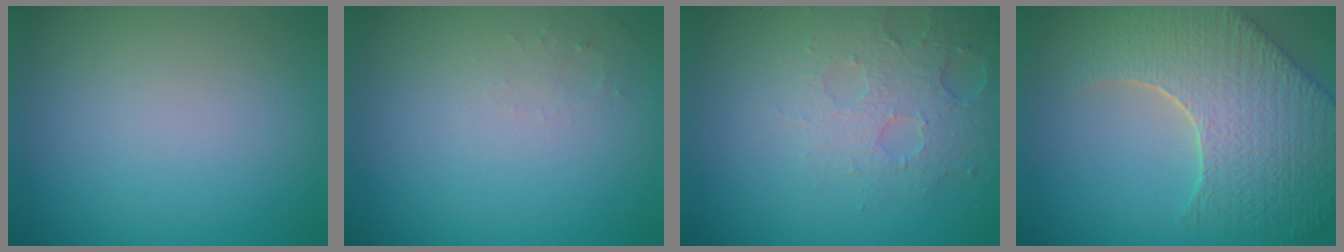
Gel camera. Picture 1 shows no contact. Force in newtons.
{"total": 0.8, "press": 0.8, "slide": 0.3}
{"total": 3.6, "press": 3.2, "slide": 1.8}
{"total": 8.7, "press": 6.3, "slide": 6.0}